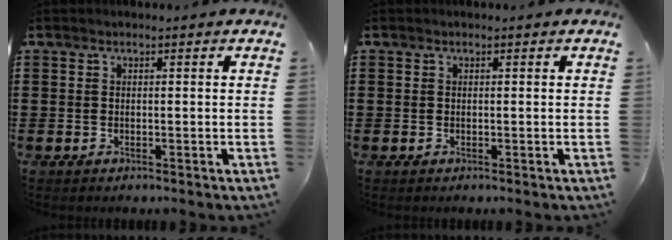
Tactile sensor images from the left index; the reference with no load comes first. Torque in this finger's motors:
{"motor_torque": [0.00, 0.00, 0.00, 0.00]}